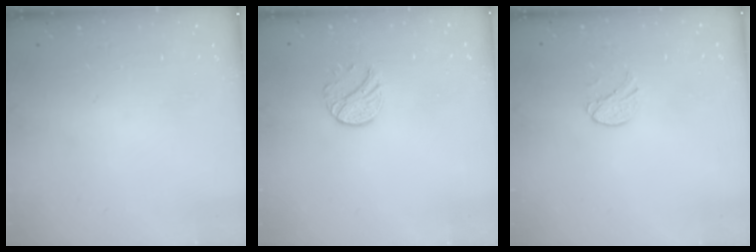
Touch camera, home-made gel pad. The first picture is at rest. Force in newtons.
{"total": 7.6, "press": 7.6, "slide": 0.2}
{"total": 6.2, "press": 6.2, "slide": 0.6}